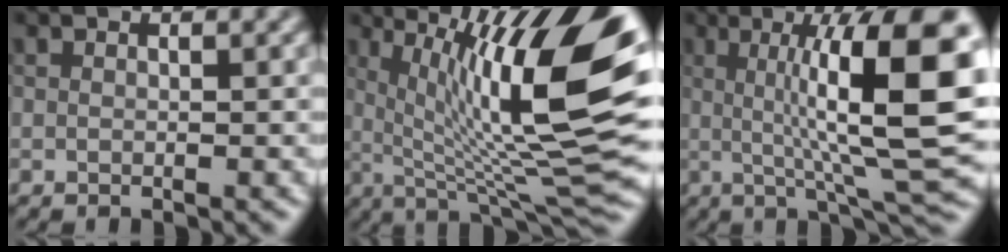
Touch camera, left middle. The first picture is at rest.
{"total": 15.5, "force": [3.4, 3.5, 14.7], "torque": [-0.210, 0.004, 0.059]}
{"total": 12.0, "force": [1.6, 2.2, 11.7], "torque": [-0.161, 0.006, 0.029]}